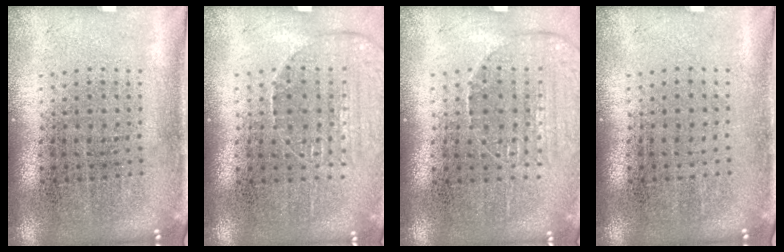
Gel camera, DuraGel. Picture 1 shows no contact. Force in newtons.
{"total": 1.2, "press": 1.2, "slide": 0.1}
{"total": 1.2, "press": 1.2, "slide": 0.1}
{"total": 0.0}